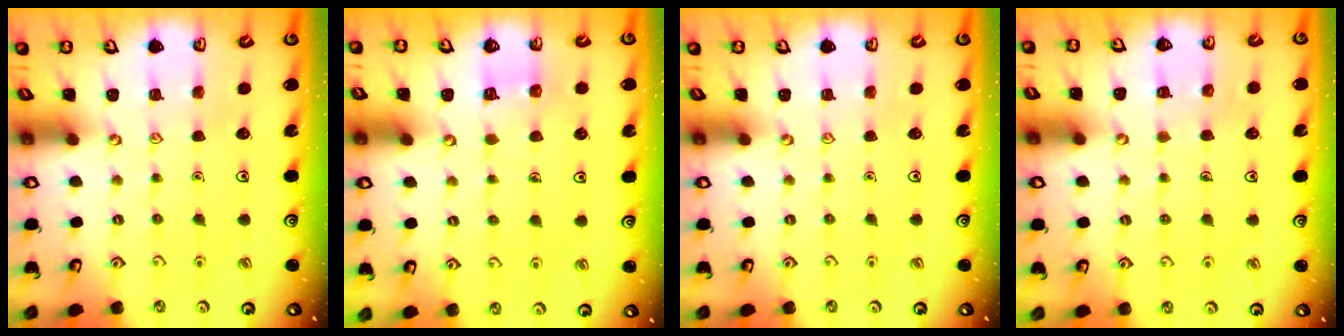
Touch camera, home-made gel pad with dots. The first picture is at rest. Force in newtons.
{"total": 3.4, "press": 3.4, "slide": 0.3}
{"total": 0.0}
{"total": 4.8, "press": 4.8, "slide": 0.4}